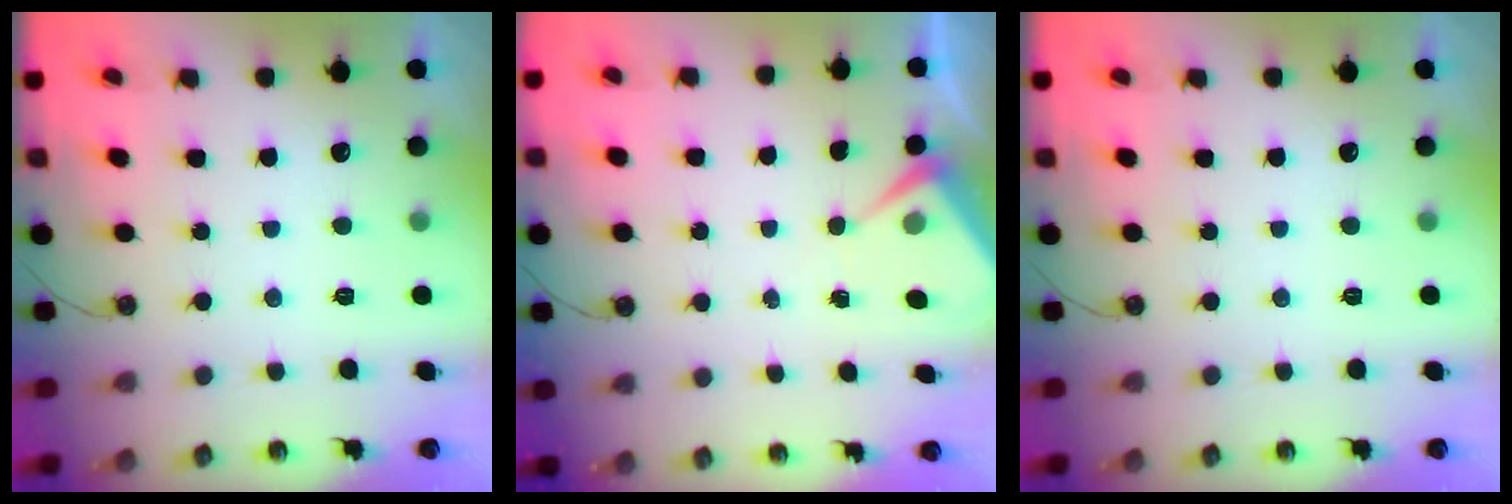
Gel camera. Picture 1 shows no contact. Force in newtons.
{"total": 4.1, "press": 4.0, "slide": 0.5}
{"total": 0.0}